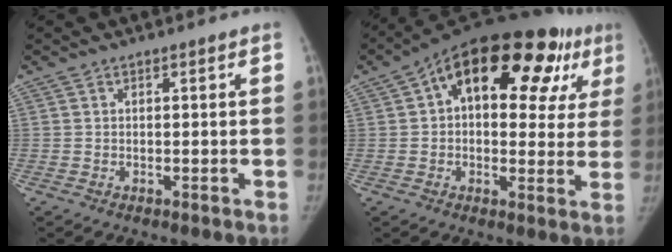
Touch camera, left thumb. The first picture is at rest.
{"total": 24.5, "force": [9.7, 12.9, 18.5], "torque": [-0.227, 0.039, 0.134]}